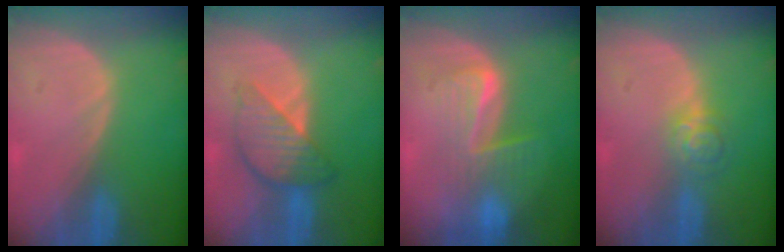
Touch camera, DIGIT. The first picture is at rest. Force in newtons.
{"total": 6.3, "press": 6.3, "slide": 0.3}
{"total": 6.3, "press": 6.1, "slide": 1.5}
{"total": 4.0, "press": 3.6, "slide": 1.6}